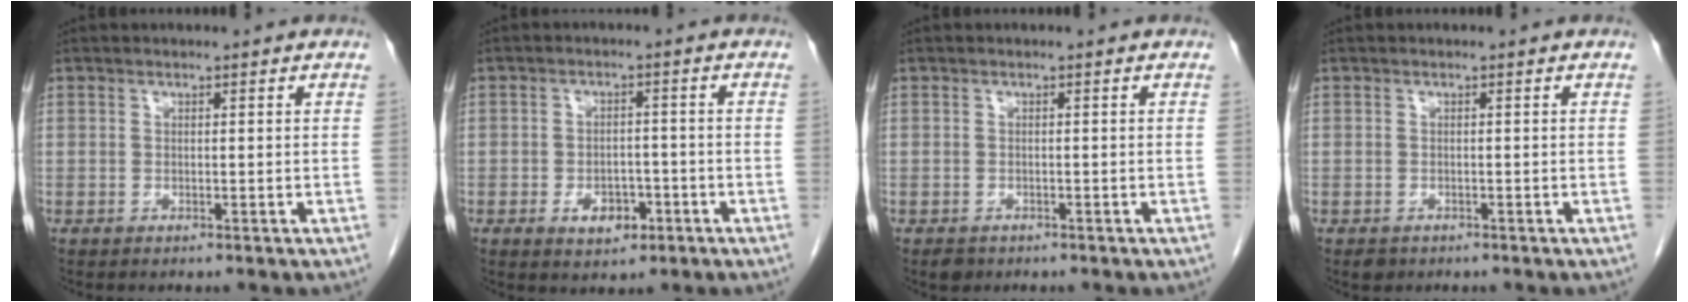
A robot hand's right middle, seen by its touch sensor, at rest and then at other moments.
{"total": 4.6, "force": [-2.1, 2.8, 3.0], "torque": [-0.045, 0.004, -0.027]}
{"total": 1.6, "force": [-1.1, 1.0, 0.5], "torque": [-0.013, 0.000, -0.013]}
{"total": 1.3, "force": [-0.8, 0.9, 0.4], "torque": [-0.011, 0.000, -0.009]}